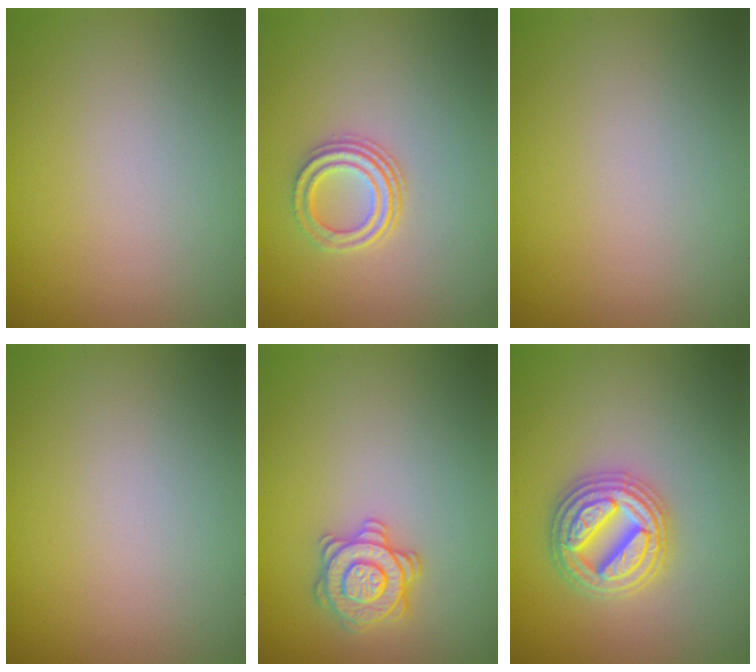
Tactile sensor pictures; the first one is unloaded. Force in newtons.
{"total": 2.9, "press": 2.1, "slide": 2.0}
{"total": 0.0}
{"total": 0.0}
{"total": 2.9, "press": 2.9, "slide": 0.1}
{"total": 4.9, "press": 4.8, "slide": 0.8}